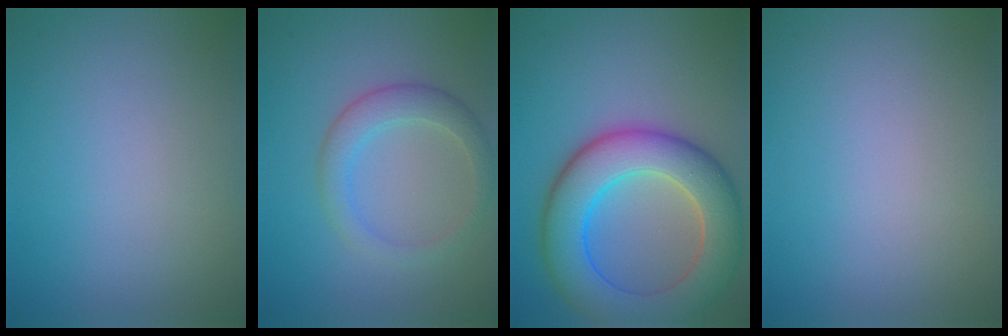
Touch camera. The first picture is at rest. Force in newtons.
{"total": 3.0, "press": 3.0, "slide": 0.0}
{"total": 9.8, "press": 9.8, "slide": 0.4}
{"total": 0.0}